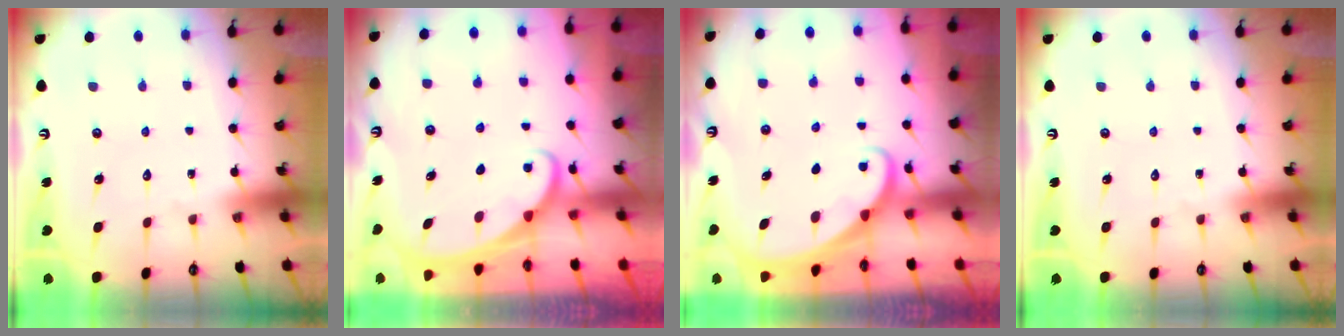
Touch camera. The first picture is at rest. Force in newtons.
{"total": 1.6, "press": 1.6, "slide": 0.0}
{"total": 1.6, "press": 1.6, "slide": 0.1}
{"total": 0.0}